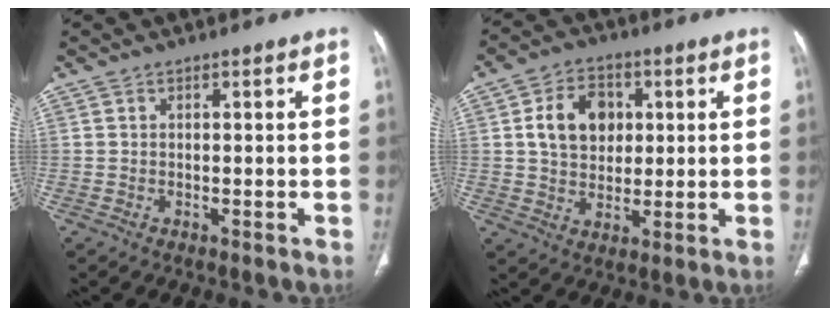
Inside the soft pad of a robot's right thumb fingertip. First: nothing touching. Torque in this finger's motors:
{"motor_torque": [-1.10, 1.06, 0.96, -0.28, 0.06]}